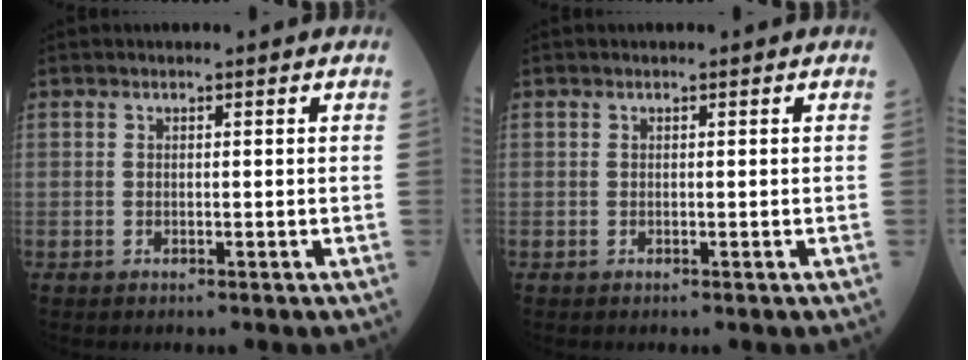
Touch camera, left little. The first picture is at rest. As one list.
[{"total": 0.0}]